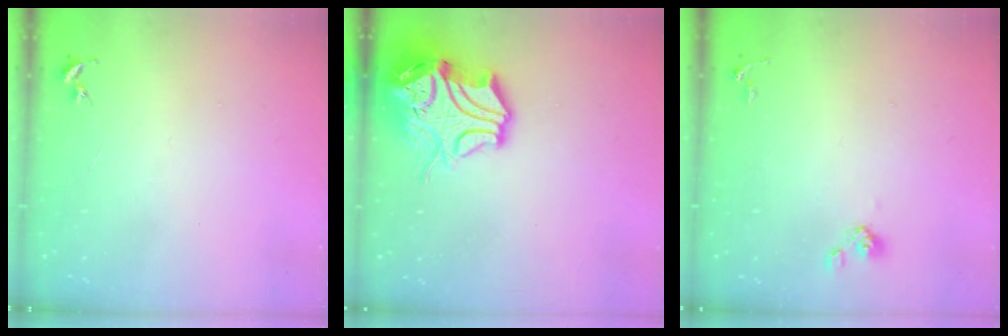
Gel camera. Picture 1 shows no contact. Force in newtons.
{"total": 17.1, "press": 16.9, "slide": 2.6}
{"total": 4.1, "press": 3.8, "slide": 1.5}